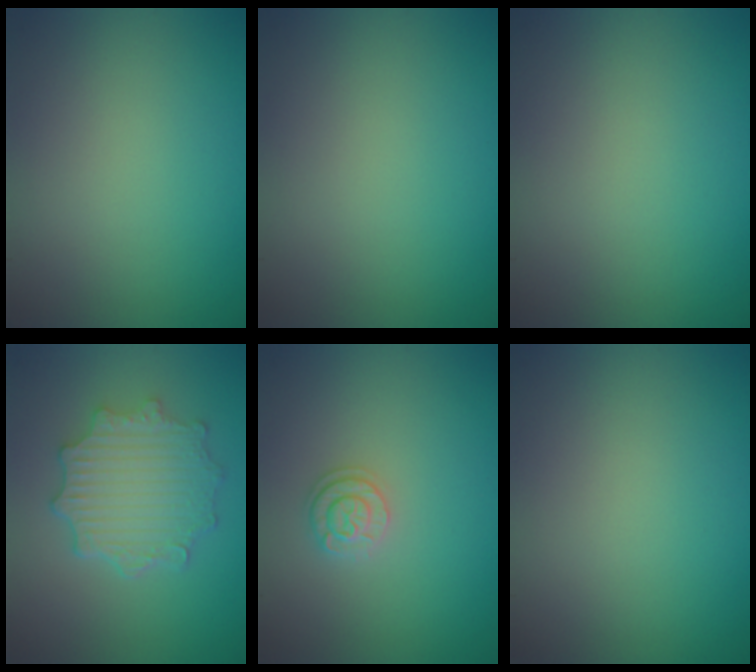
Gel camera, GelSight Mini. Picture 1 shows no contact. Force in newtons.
{"total": 0.0}
{"total": 0.0}
{"total": 5.1, "press": 4.1, "slide": 2.9}
{"total": 1.7, "press": 1.7, "slide": 0.5}
{"total": 0.0}